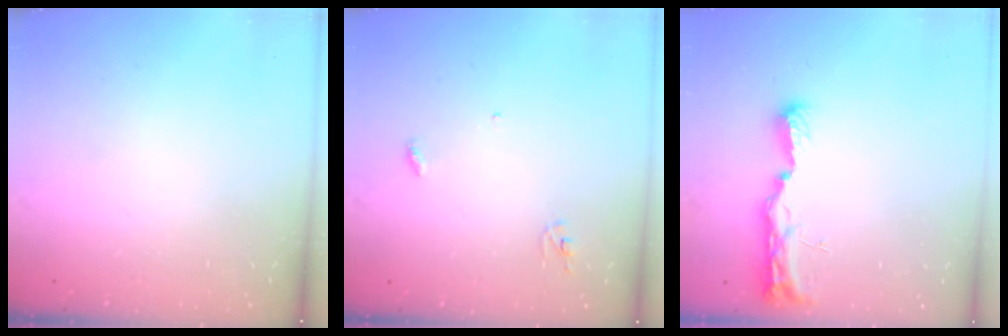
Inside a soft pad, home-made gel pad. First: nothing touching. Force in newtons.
{"total": 2.9, "press": 2.9, "slide": 0.2}
{"total": 11.3, "press": 10.0, "slide": 5.1}